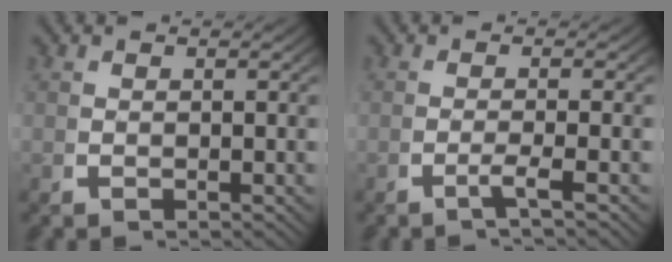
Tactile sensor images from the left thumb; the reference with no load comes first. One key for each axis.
{"total": 2.1, "fx": -0.9, "fy": -0.3, "fz": 1.9, "tx": -0.042, "ty": 0.006, "tz": -0.023}